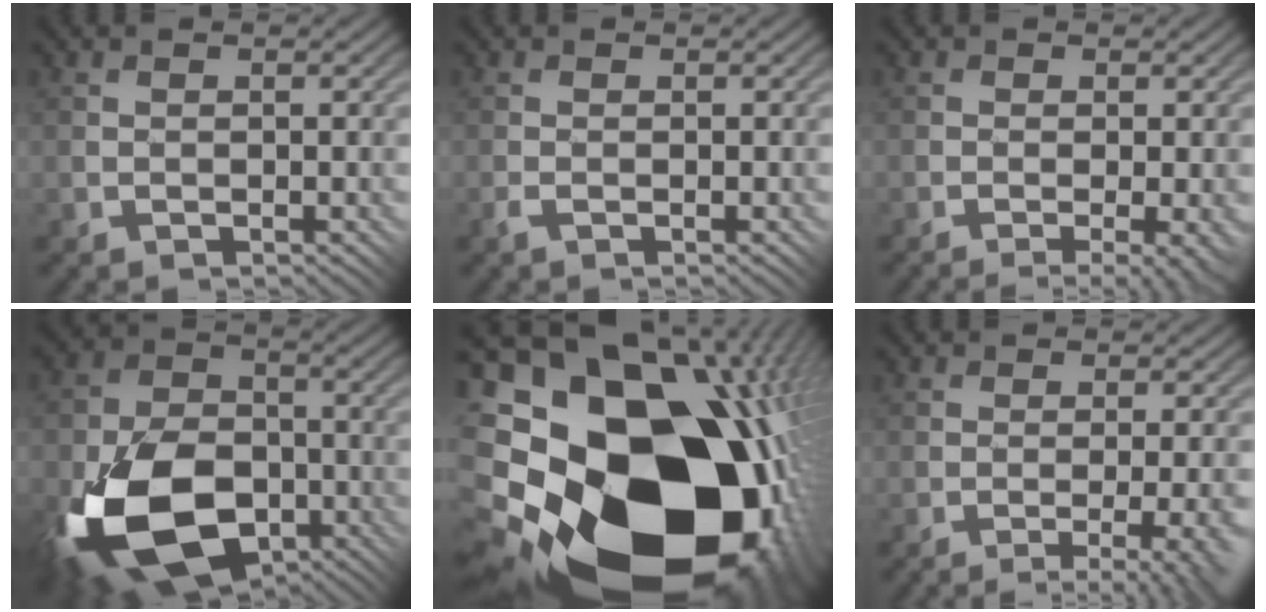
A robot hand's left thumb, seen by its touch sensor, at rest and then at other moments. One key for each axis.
{"total": 0.5, "fx": -0.3, "fy": 0.1, "fz": 0.4, "tx": -0.009, "ty": 0.002, "tz": -0.009}
{"total": 4.5, "fx": -2.8, "fy": 1.3, "fz": 3.3, "tx": -0.041, "ty": 0.000, "tz": -0.030}
{"total": 17.5, "fx": -6.9, "fy": 11.2, "fz": 11.6, "tx": -0.257, "ty": -0.050, "tz": -0.117}
{"total": 23.0, "fx": -3.8, "fy": 16.7, "fz": 15.3, "tx": -0.252, "ty": -0.061, "tz": -0.090}
{"total": 7.0, "fx": -4.4, "fy": 1.3, "fz": 5.3, "tx": -0.070, "ty": -0.001, "tz": -0.046}